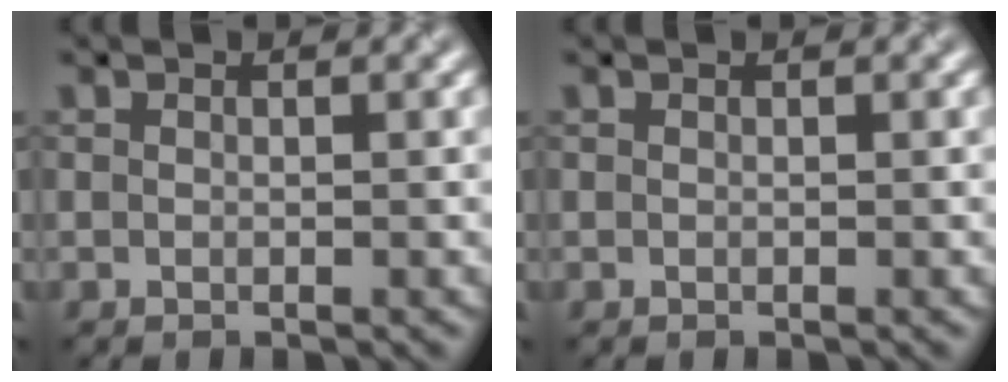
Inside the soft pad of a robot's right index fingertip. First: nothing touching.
{"total": 0.0}